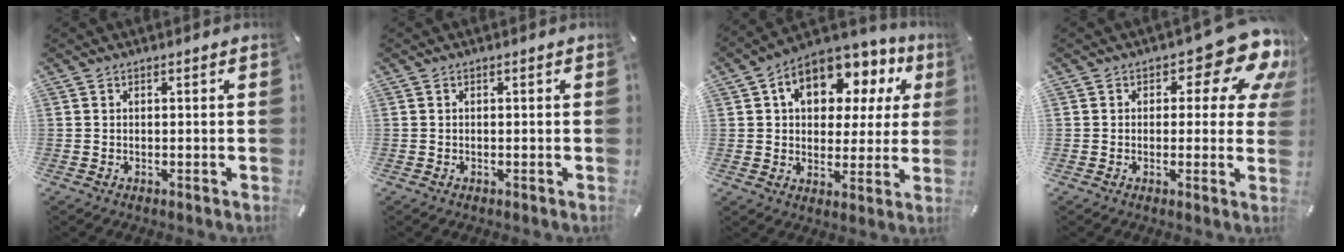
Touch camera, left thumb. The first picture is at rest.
{"total": 0.0}
{"total": 13.1, "force": [5.8, 8.9, 7.7], "torque": [-0.124, -0.027, 0.100]}
{"total": 12.8, "force": [6.2, 6.4, 9.2], "torque": [-0.109, -0.039, 0.103]}